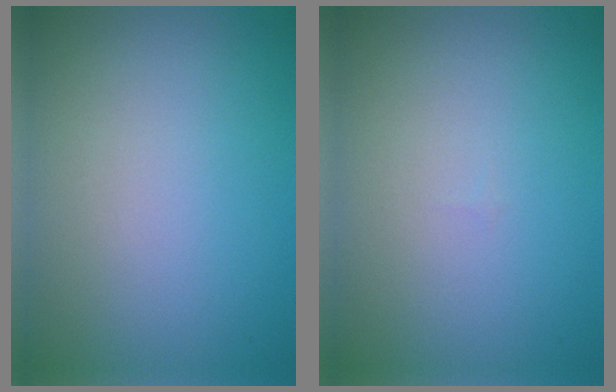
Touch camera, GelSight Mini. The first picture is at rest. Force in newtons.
{"total": 0.0}